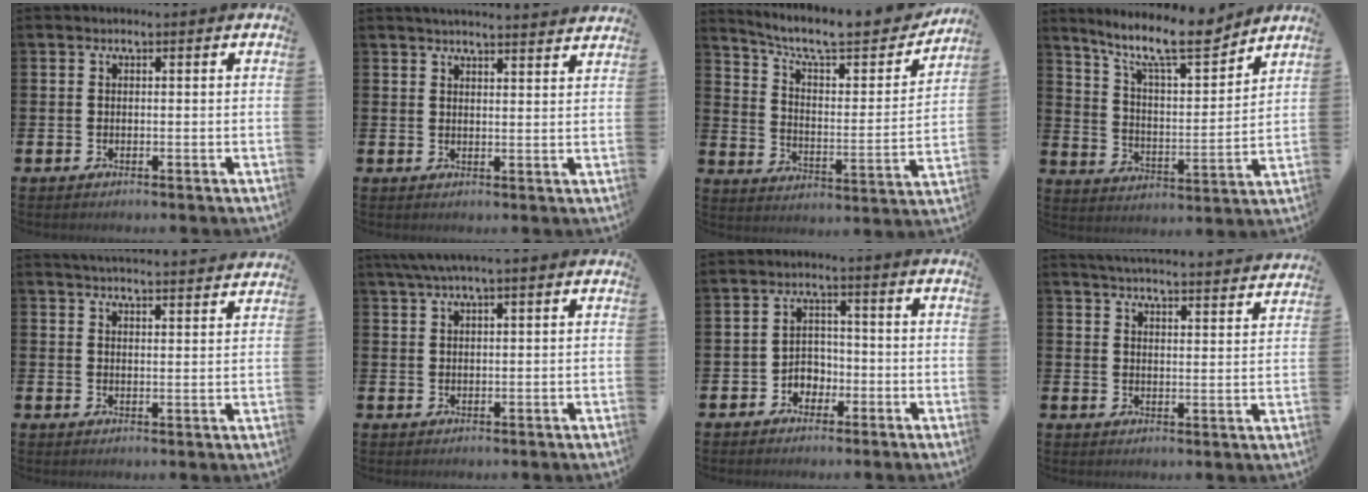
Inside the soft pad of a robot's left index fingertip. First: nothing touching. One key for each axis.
{"total": 3.4, "fx": 3.4, "fy": -0.4, "fz": 0.2, "tx": -0.002, "ty": -0.023, "tz": 0.060}
{"total": 9.3, "fx": 8.0, "fy": 2.2, "fz": 4.1, "tx": -0.096, "ty": -0.061, "tz": 0.132}
{"total": 12.1, "fx": 10.1, "fy": 2.4, "fz": 6.2, "tx": -0.128, "ty": -0.059, "tz": 0.173}
{"total": 4.1, "fx": 4.1, "fy": -0.5, "fz": 0.1, "tx": -0.002, "ty": -0.033, "tz": 0.071}
{"total": 3.3, "fx": 2.6, "fy": 0.1, "fz": 2.0, "tx": -0.045, "ty": 0.000, "tz": 0.048}
{"total": 3.1, "fx": -1.8, "fy": 2.4, "fz": 0.8, "tx": -0.029, "ty": 0.007, "tz": -0.042}
{"total": 5.0, "fx": 5.0, "fy": -0.2, "fz": 0.5, "tx": -0.017, "ty": -0.044, "tz": 0.084}